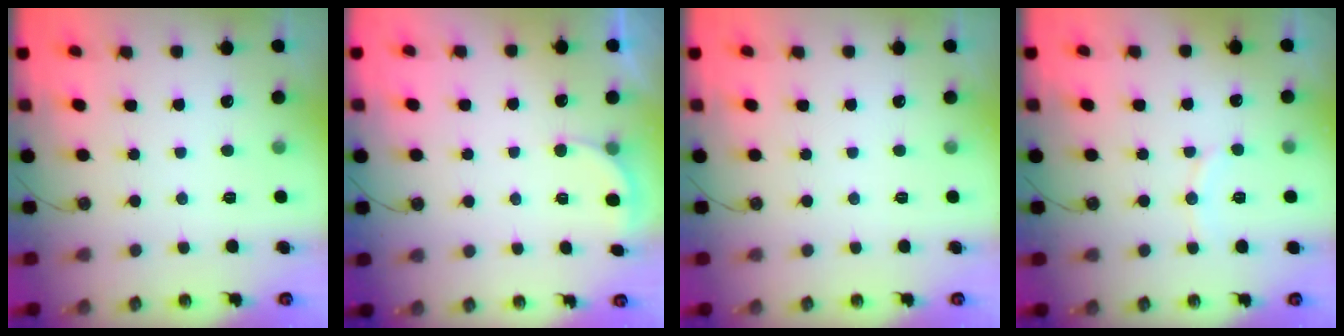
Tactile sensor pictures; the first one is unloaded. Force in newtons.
{"total": 2.1, "press": 2.0, "slide": 0.6}
{"total": 0.0}
{"total": 5.5, "press": 5.5, "slide": 0.5}